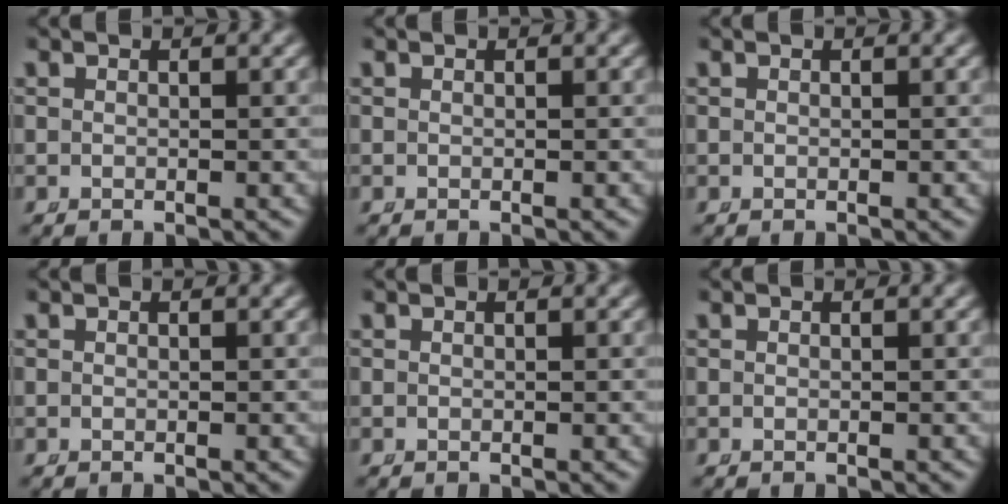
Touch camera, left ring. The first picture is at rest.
{"total": 0.0}
{"total": 0.0}
{"total": 0.0}
{"total": 0.0}
{"total": 0.0}